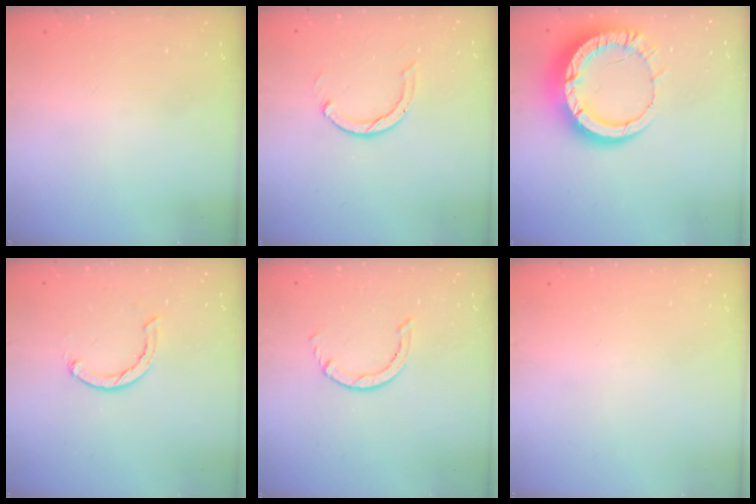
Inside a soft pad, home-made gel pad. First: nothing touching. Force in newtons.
{"total": 3.0, "press": 3.0, "slide": 0.3}
{"total": 16.1, "press": 16.1, "slide": 1.6}
{"total": 1.9, "press": 1.9, "slide": 0.3}
{"total": 0.6, "press": 0.6, "slide": 0.1}
{"total": 0.0}